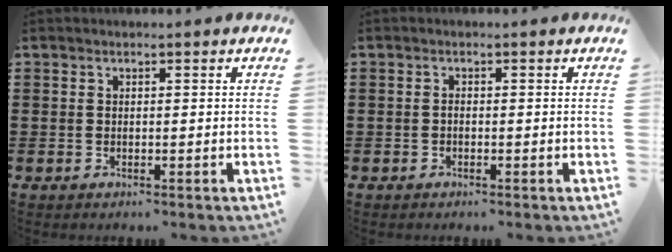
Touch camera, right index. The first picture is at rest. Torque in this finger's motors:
{"motor_torque": [0.05, 0.13, 0.07, 0.01]}